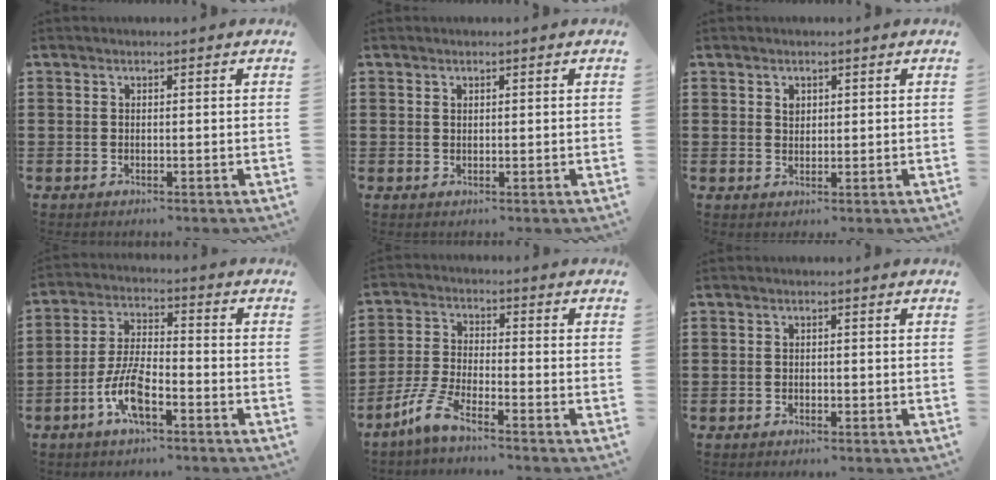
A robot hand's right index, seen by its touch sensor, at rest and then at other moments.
{"total": 0.6, "force": [0.4, 0.4, 0.2], "torque": [-0.005, 0.002, 0.007]}
{"total": 1.3, "force": [0.6, 1.0, 0.6], "torque": [-0.014, 0.004, 0.012]}
{"total": 7.6, "force": [-3.8, 2.7, 6.1], "torque": [-0.140, -0.006, -0.073]}
{"total": 6.0, "force": [-4.9, 0.4, 3.5], "torque": [-0.099, -0.018, -0.101]}
{"total": 0.6, "force": [-0.4, 0.4, 0.2], "torque": [-0.004, 0.000, -0.009]}